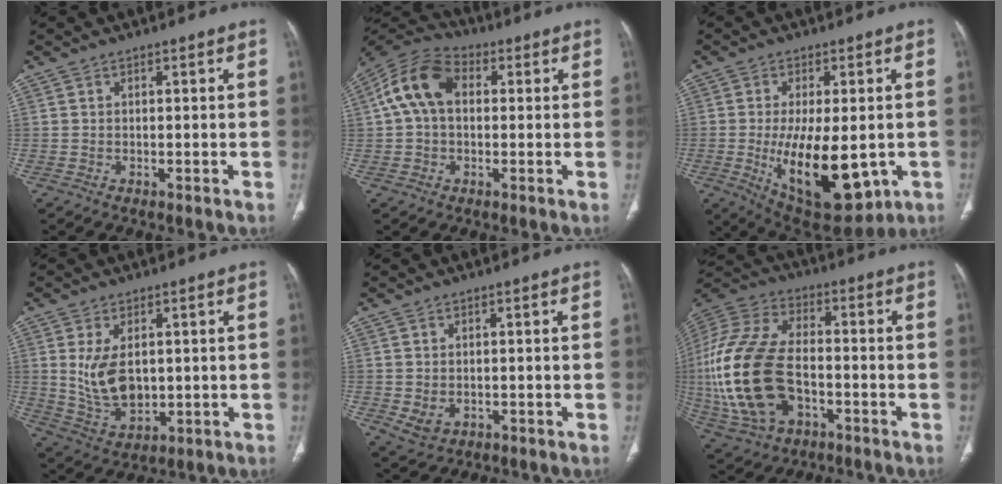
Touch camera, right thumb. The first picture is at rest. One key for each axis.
{"total": 11.5, "fx": 1.7, "fy": 7.8, "fz": 8.2, "tx": -0.156, "ty": 0.034, "tz": 0.020}
{"total": 18.3, "fx": -3.8, "fy": 8.4, "fz": 15.8, "tx": -0.245, "ty": -0.021, "tz": -0.031}
{"total": 9.7, "fx": 1.2, "fy": 5.9, "fz": 7.6, "tx": -0.132, "ty": -0.014, "tz": 0.043}
{"total": 3.1, "fx": -0.4, "fy": 2.5, "fz": 1.9, "tx": -0.036, "ty": -0.003, "tz": 0.006}
{"total": 25.4, "fx": -4.5, "fy": 15.5, "fz": 19.5, "tx": -0.451, "ty": 0.007, "tz": -0.069}